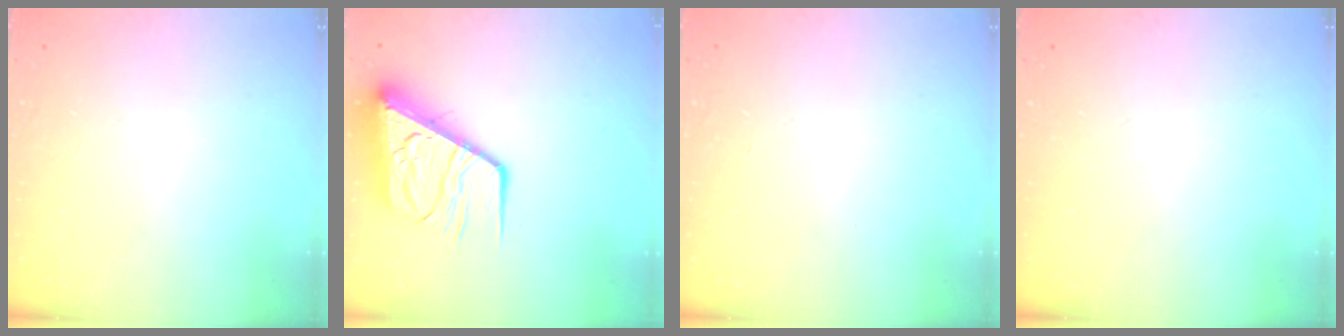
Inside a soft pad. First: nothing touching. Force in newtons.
{"total": 14.1, "press": 14.1, "slide": 1.4}
{"total": 0.0}
{"total": 0.0}